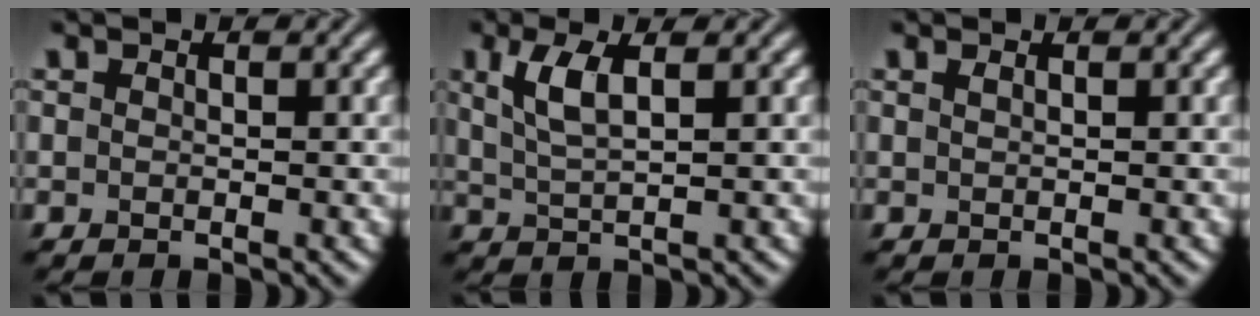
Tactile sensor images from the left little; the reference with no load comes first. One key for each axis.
{"total": 3.3, "fx": 1.3, "fy": 1.0, "fz": 2.9, "tx": -0.064, "ty": 0.001, "tz": 0.027}
{"total": 0.6, "fx": 0.3, "fy": 0.2, "fz": 0.4, "tx": -0.006, "ty": 0.002, "tz": 0.003}